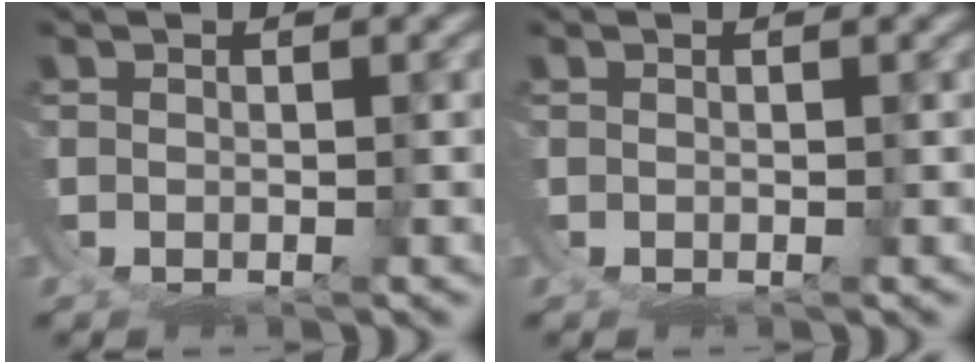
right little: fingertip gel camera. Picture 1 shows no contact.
{"total": 0.0}